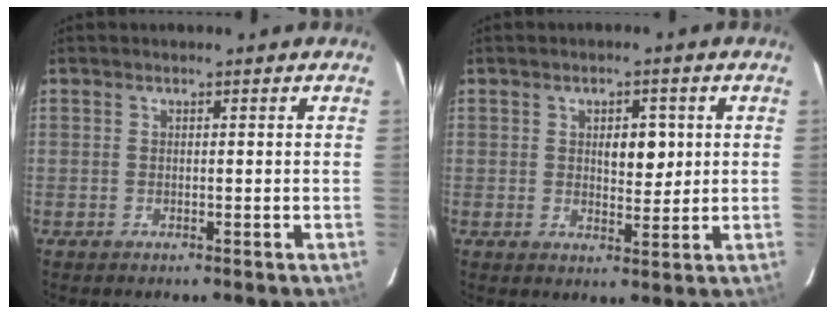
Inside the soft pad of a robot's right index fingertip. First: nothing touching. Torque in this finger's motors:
{"motor_torque": [0.56, 0.26, 0.10, 0.05]}